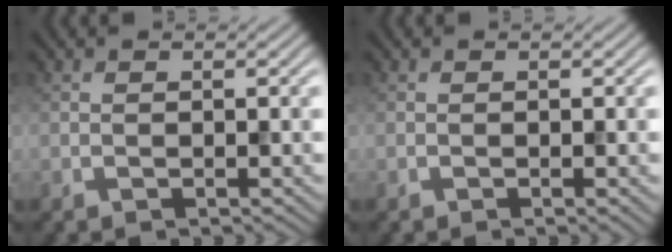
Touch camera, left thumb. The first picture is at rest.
{"total": 0.0}